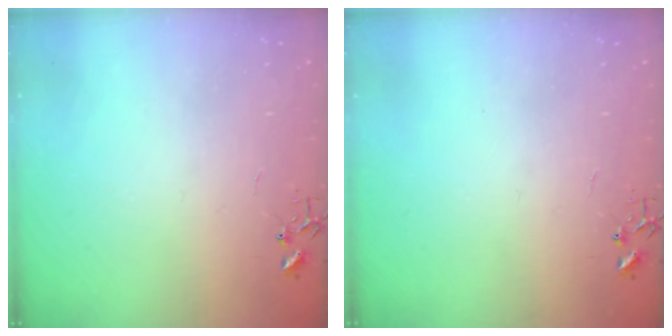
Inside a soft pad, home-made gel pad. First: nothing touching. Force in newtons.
{"total": 0.0}